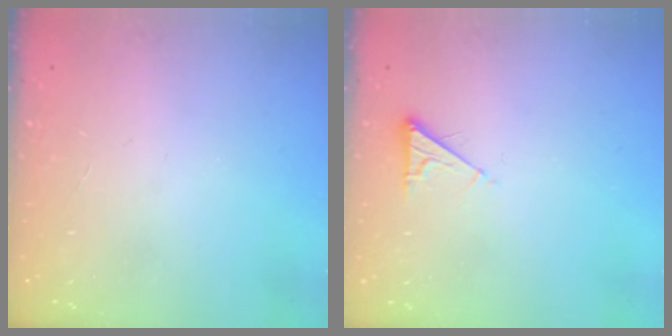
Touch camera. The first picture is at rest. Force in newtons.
{"total": 3.5, "press": 3.5, "slide": 0.5}